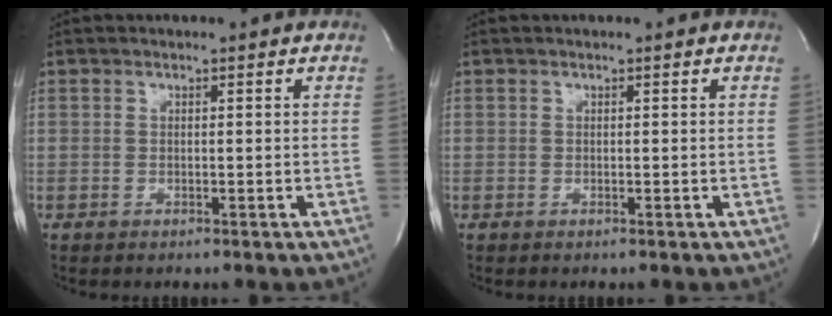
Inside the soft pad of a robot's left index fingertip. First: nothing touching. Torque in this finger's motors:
{"motor_torque": [-0.07, 0.12, -0.03, -0.01]}